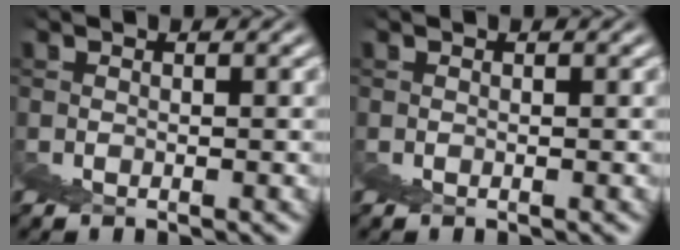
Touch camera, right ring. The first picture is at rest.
{"total": 0.0}